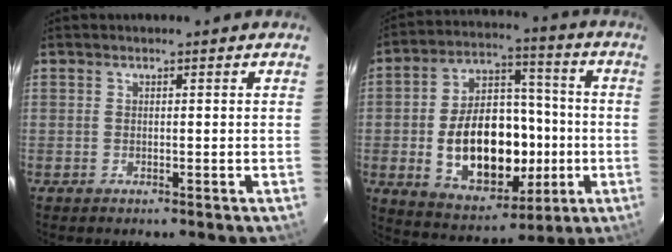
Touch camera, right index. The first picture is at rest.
{"total": 19.5, "force": [-3.3, 12.2, 14.9], "torque": [-0.279, 0.023, -0.030]}